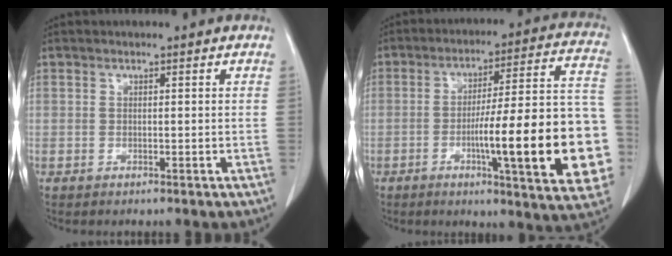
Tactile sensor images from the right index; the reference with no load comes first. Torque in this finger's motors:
{"motor_torque": [1.37, -0.77, 0.98, 0.13]}